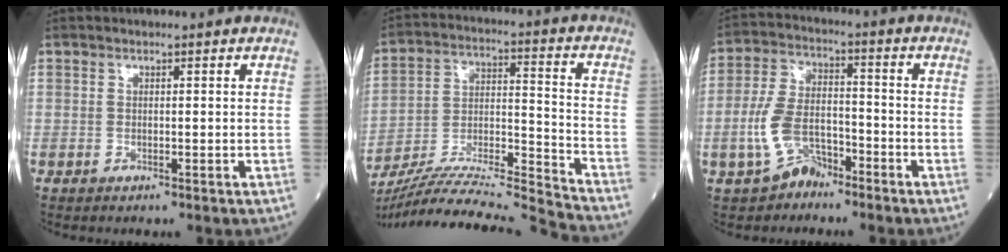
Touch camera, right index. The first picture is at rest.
{"total": 22.0, "force": [-20.9, -2.3, 6.7], "torque": [-0.136, -0.013, -0.346]}
{"total": 7.8, "force": [-4.3, 4.4, 4.7], "torque": [-0.118, 0.013, -0.084]}